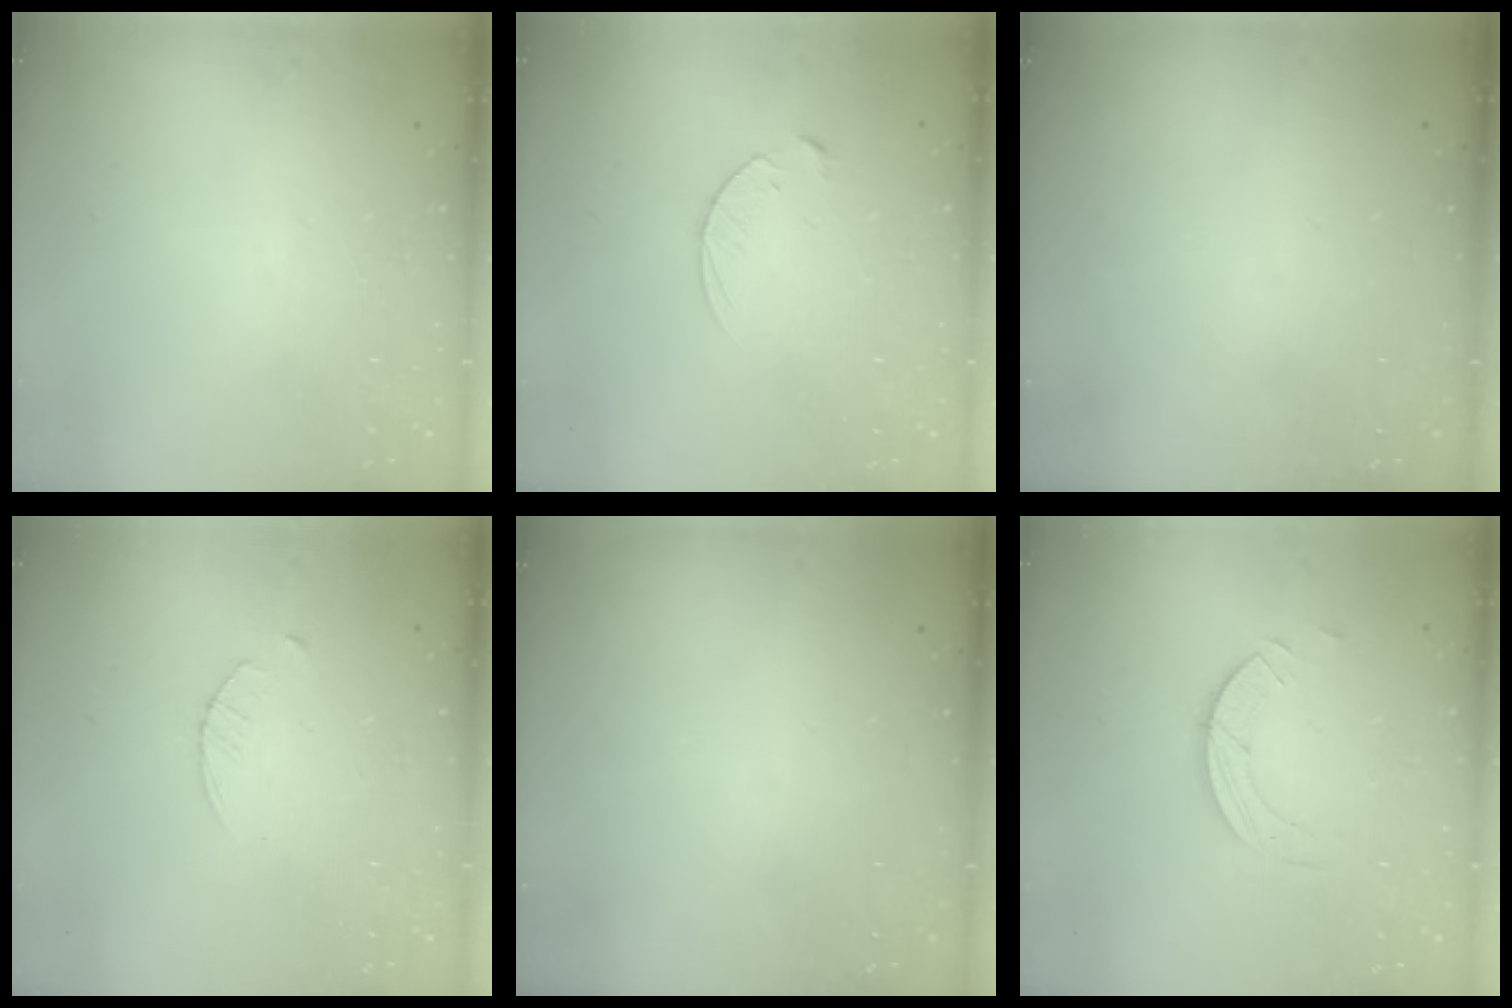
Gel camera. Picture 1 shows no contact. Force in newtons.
{"total": 5.4, "press": 5.4, "slide": 0.5}
{"total": 0.0}
{"total": 2.9, "press": 2.9, "slide": 0.4}
{"total": 0.0}
{"total": 3.9, "press": 3.9, "slide": 0.4}